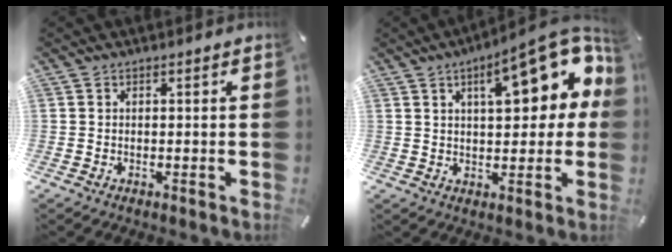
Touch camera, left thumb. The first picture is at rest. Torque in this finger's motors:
{"motor_torque": [2.17, 2.84, 1.24, -1.16, 0.35]}